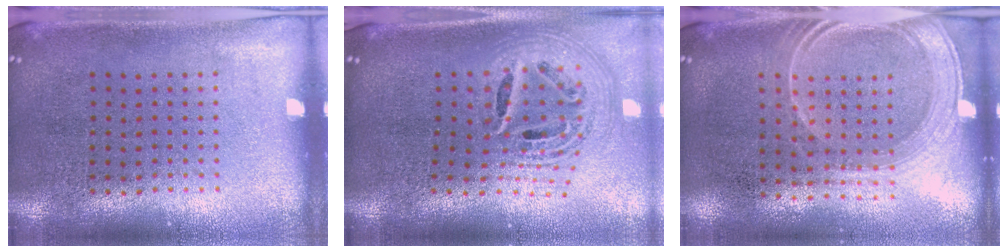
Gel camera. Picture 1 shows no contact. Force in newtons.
{"total": 2.7, "press": 1.9, "slide": 1.9}
{"total": 1.6, "press": 1.4, "slide": 0.8}